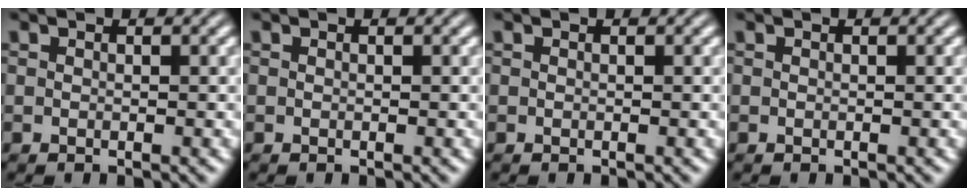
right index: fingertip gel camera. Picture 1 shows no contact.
{"total": 0.0}
{"total": 0.0}
{"total": 0.0}